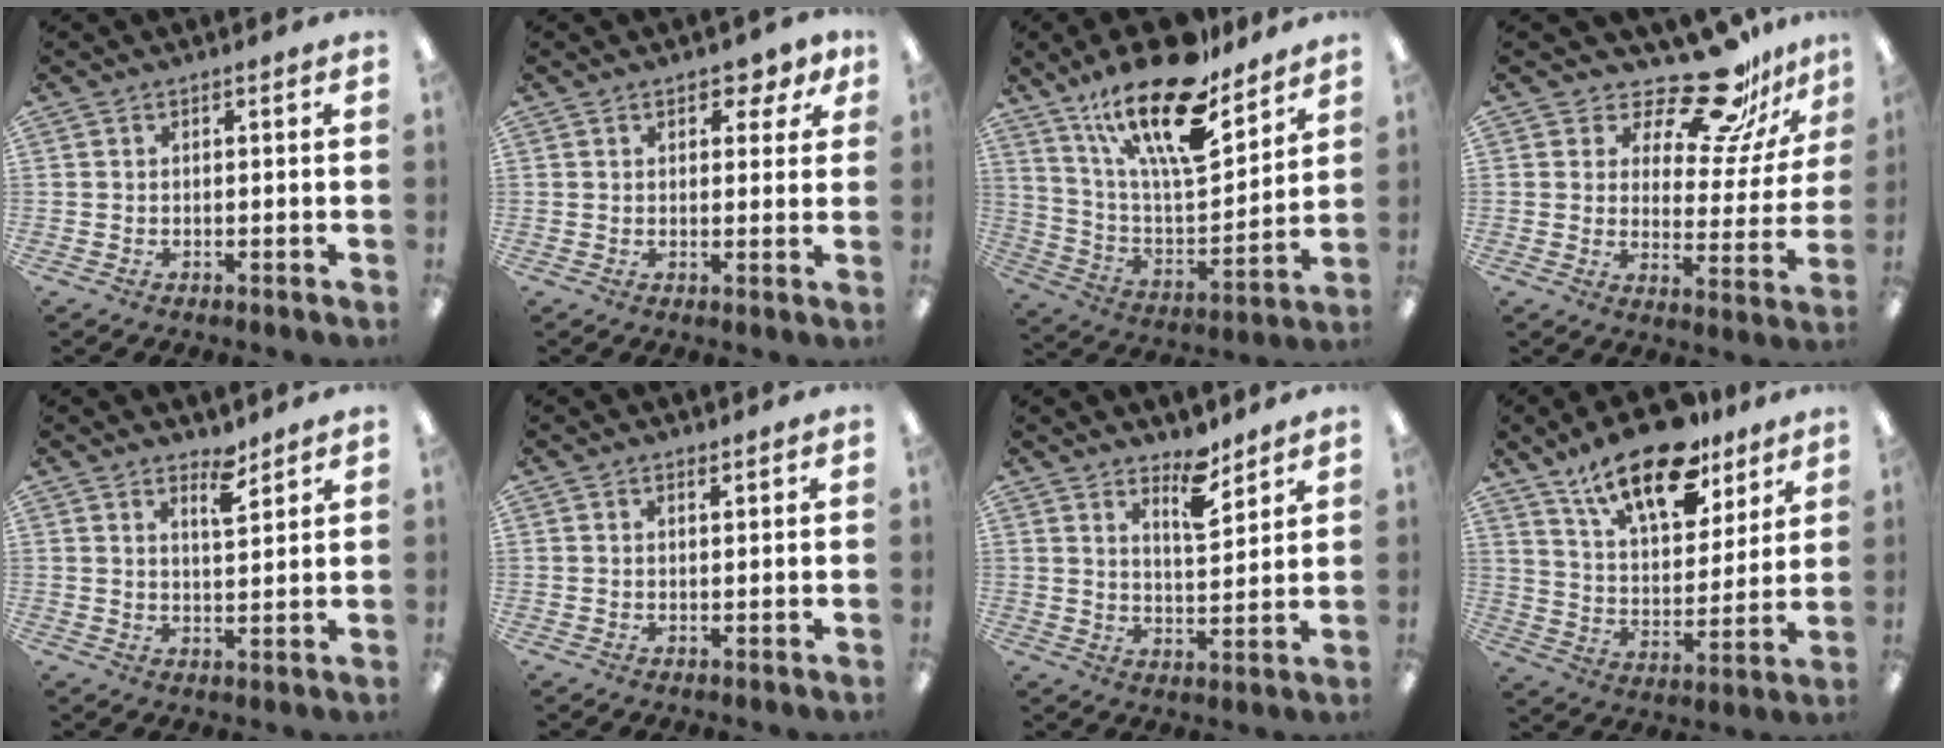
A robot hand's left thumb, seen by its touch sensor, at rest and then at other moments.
{"total": 5.0, "force": [2.8, 2.5, 3.2], "torque": [-0.037, -0.006, 0.044]}
{"total": 23.3, "force": [16.3, 7.8, 14.8], "torque": [-0.264, -0.102, 0.275]}
{"total": 18.7, "force": [14.6, 6.4, 9.8], "torque": [-0.157, -0.098, 0.247]}
{"total": 5.0, "force": [3.9, 1.3, 2.7], "torque": [-0.032, -0.026, 0.064]}
{"total": 1.1, "force": [1.0, 0.2, 0.5], "torque": [-0.010, -0.002, 0.018]}
{"total": 7.9, "force": [6.2, 2.6, 4.3], "torque": [-0.053, -0.045, 0.102]}
{"total": 19.8, "force": [13.9, 8.5, 11.2], "torque": [-0.187, -0.071, 0.240]}